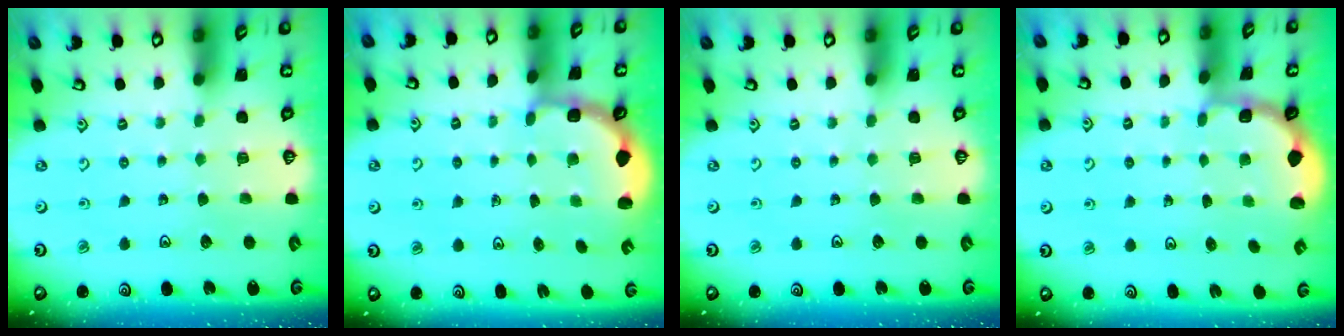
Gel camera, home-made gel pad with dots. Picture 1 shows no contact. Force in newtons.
{"total": 2.7, "press": 2.3, "slide": 1.4}
{"total": 0.0}
{"total": 1.9, "press": 1.8, "slide": 0.7}